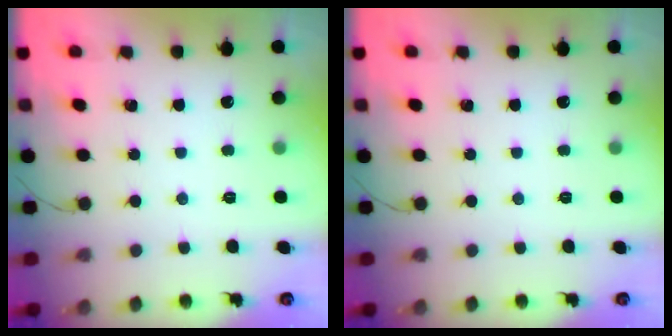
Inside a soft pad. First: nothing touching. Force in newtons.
{"total": 0.0}